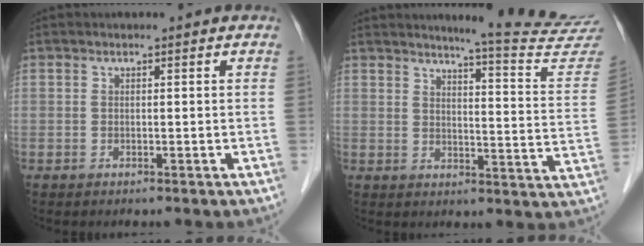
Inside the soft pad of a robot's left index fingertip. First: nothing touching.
{"total": 16.6, "force": [15.9, -1.3, 4.4], "torque": [-0.057, -0.115, 0.174]}